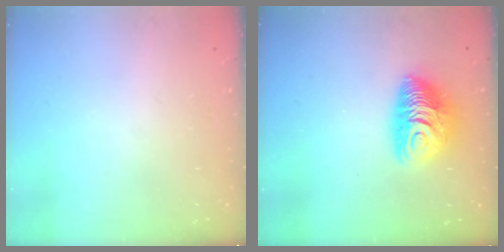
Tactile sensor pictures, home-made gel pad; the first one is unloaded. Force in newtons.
{"total": 11.3, "press": 11.3, "slide": 1.1}